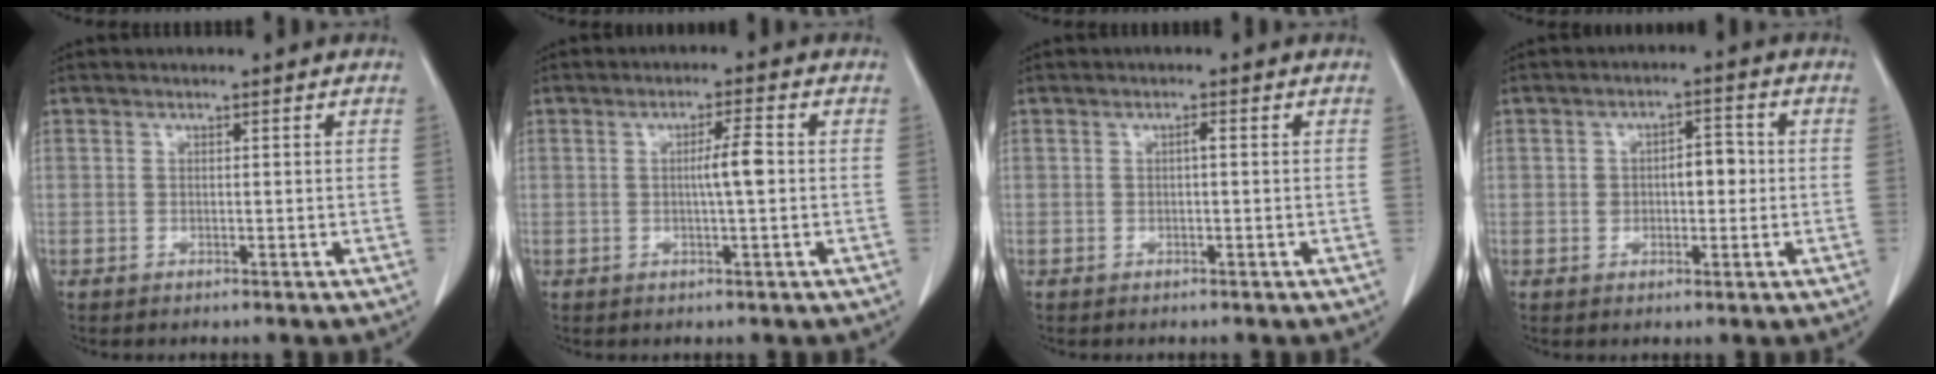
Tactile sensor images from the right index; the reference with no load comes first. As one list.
[{"total": 3.7, "force": [0.1, 0.1, 3.7], "torque": [-0.065, 0.000, 0.000]}, {"total": 0.7, "force": [0.1, 0.1, 0.7], "torque": [-0.010, 0.002, 0.001]}, {"total": 4.7, "force": [0.1, 2.4, 4.0], "torque": [-0.061, 0.015, 0.006]}]